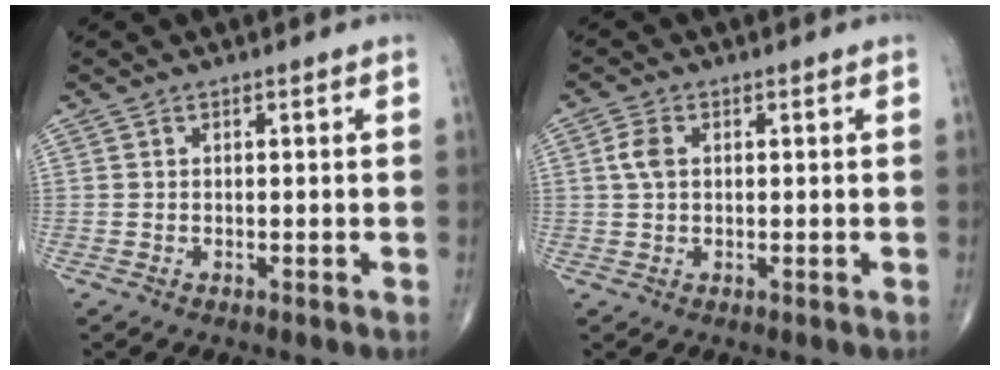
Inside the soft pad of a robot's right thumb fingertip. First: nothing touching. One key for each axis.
{"total": 3.2, "fx": 0.6, "fy": 2.0, "fz": 2.4, "tx": -0.053, "ty": 0.005, "tz": 0.010}